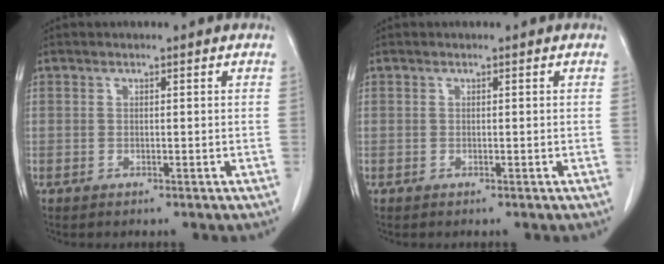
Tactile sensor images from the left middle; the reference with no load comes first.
{"total": 0.0}